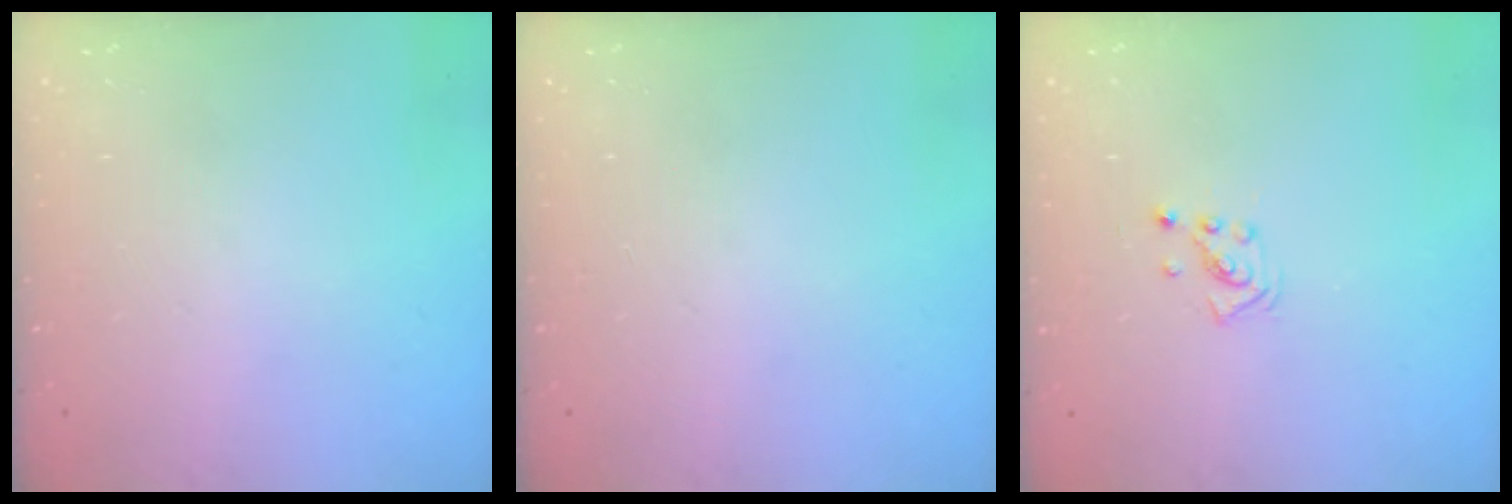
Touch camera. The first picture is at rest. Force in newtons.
{"total": 0.0}
{"total": 1.9, "press": 1.9, "slide": 0.1}